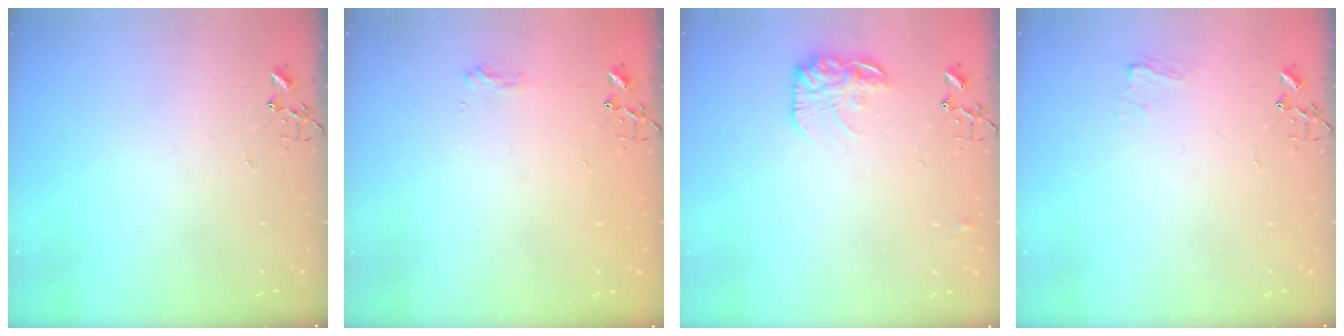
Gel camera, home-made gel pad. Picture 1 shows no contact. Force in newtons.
{"total": 7.8, "press": 7.8, "slide": 0.6}
{"total": 12.7, "press": 12.7, "slide": 0.6}
{"total": 5.8, "press": 5.8, "slide": 0.7}